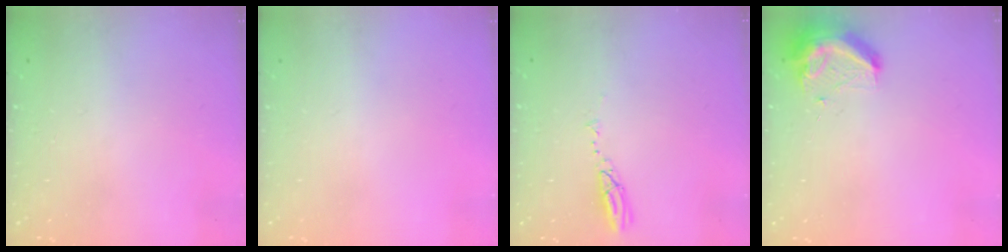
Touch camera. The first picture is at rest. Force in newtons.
{"total": 0.0}
{"total": 3.7, "press": 3.7, "slide": 0.4}
{"total": 9.2, "press": 9.2, "slide": 0.3}